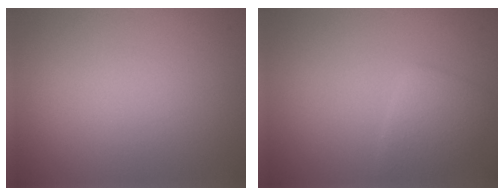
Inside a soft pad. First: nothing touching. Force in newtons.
{"total": 2.3, "press": 2.3, "slide": 0.0}